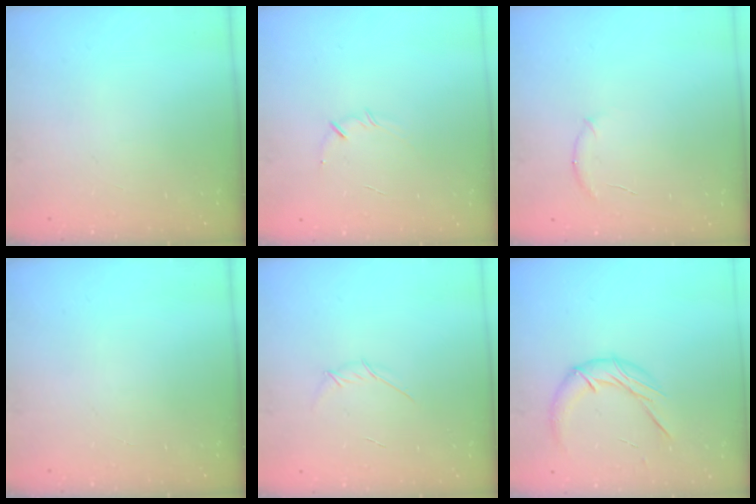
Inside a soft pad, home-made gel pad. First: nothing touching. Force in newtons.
{"total": 4.2, "press": 4.1, "slide": 1.0}
{"total": 6.3, "press": 6.1, "slide": 1.8}
{"total": 0.0}
{"total": 3.2, "press": 3.1, "slide": 0.8}
{"total": 10.6, "press": 10.6, "slide": 0.1}